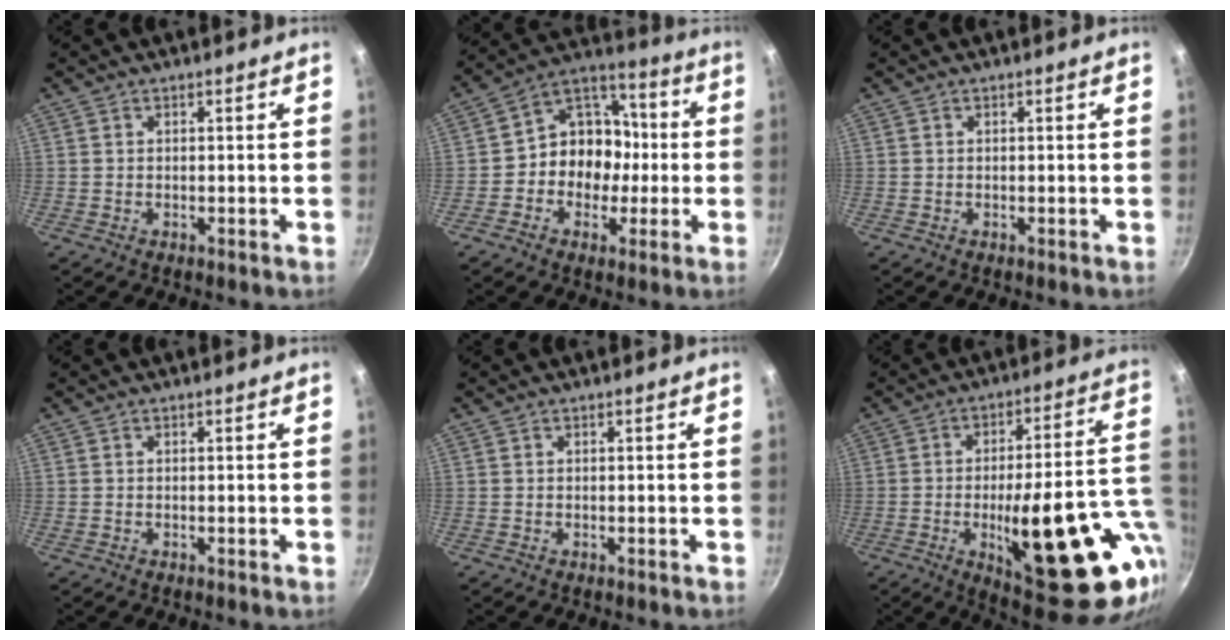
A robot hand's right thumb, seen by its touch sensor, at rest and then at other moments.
{"total": 13.1, "force": [-1.7, 11.0, 7.0], "torque": [-0.050, 0.044, -0.046]}
{"total": 0.0}
{"total": 0.0}
{"total": 0.0}
{"total": 26.2, "force": [-6.6, 8.7, 23.8], "torque": [-0.294, 0.008, -0.078]}